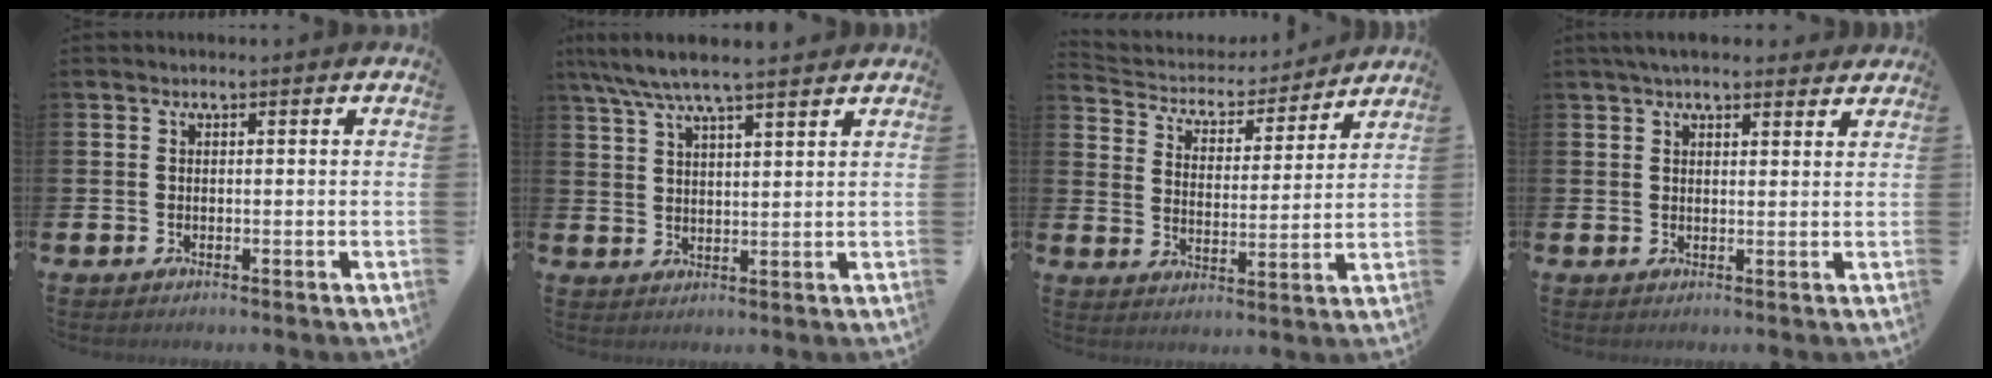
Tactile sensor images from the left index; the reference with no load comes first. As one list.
[{"total": 6.4, "force": [5.8, 0.7, 2.7], "torque": [-0.070, -0.017, 0.104]}, {"total": 4.9, "force": [4.5, 1.8, 0.5], "torque": [-0.040, -0.041, 0.072]}, {"total": 3.9, "force": [3.5, 0.9, 1.3], "torque": [-0.027, -0.008, 0.063]}]